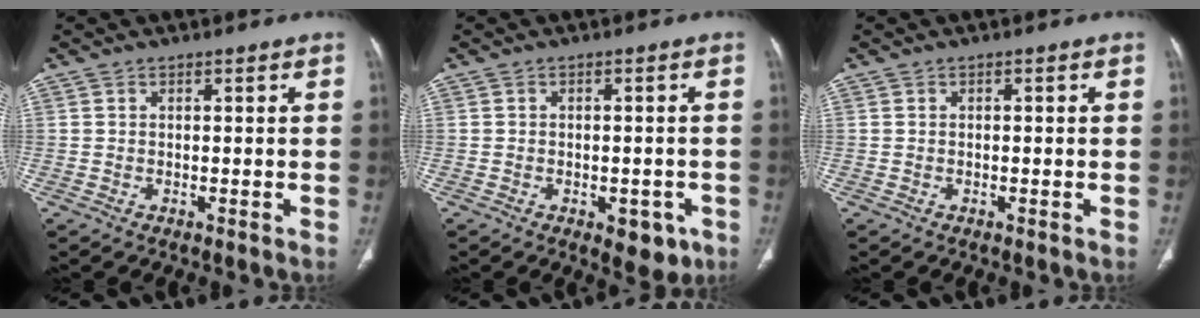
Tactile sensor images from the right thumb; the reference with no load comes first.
{"total": 5.7, "force": [-2.5, 3.2, 4.0], "torque": [-0.026, 0.008, -0.024]}
{"total": 0.0}